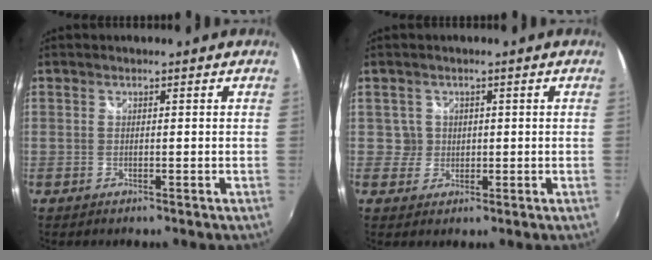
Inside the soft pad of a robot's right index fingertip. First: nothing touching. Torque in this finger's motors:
{"motor_torque": [0.15, -0.04, 0.03, 0.00]}